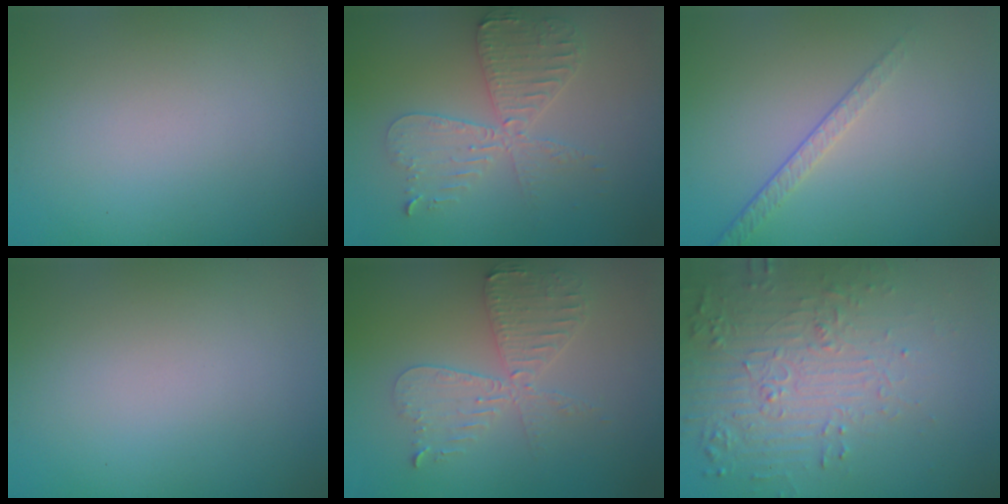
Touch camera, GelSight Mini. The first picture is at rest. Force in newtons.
{"total": 4.0, "press": 3.6, "slide": 1.8}
{"total": 1.6, "press": 1.0, "slide": 1.3}
{"total": 0.0}
{"total": 4.0, "press": 3.4, "slide": 2.0}
{"total": 5.7, "press": 3.8, "slide": 4.2}